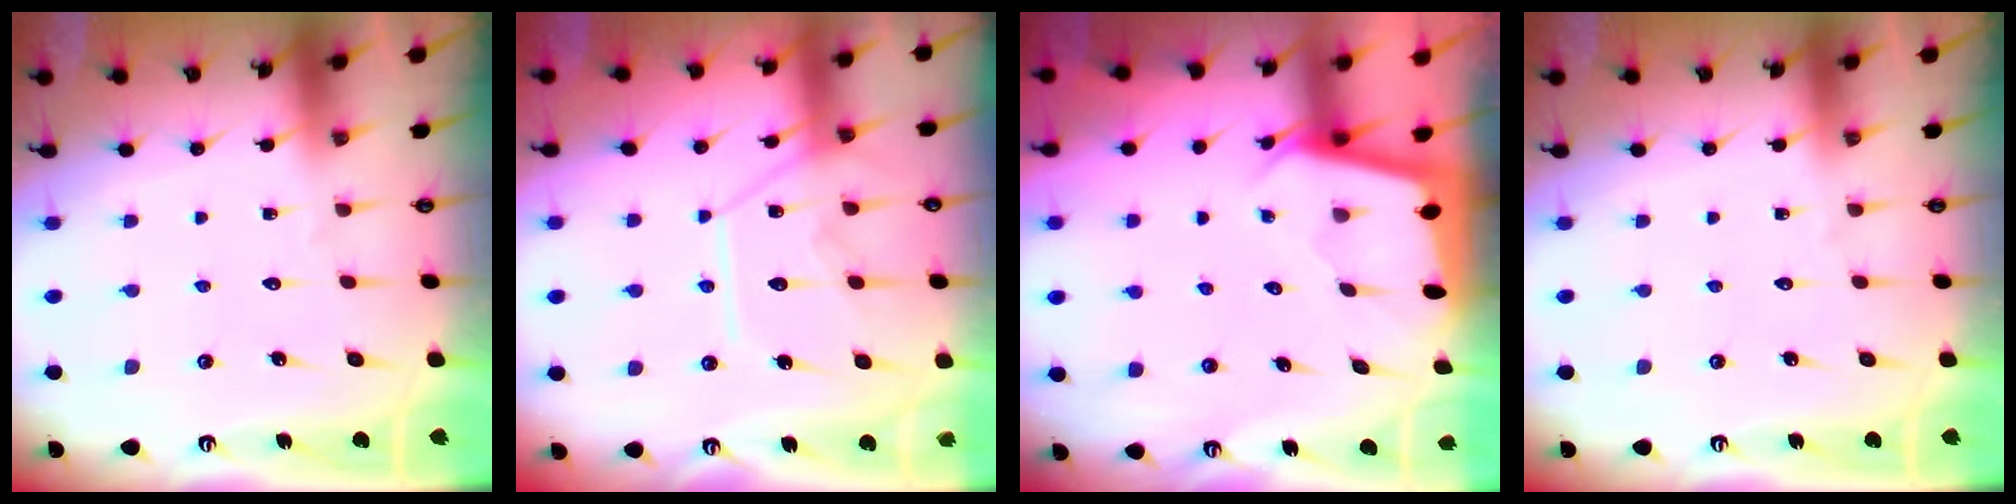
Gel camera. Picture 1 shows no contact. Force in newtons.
{"total": 13.5, "press": 13.5, "slide": 1.3}
{"total": 2.0, "press": 2.0, "slide": 0.2}
{"total": 0.0}